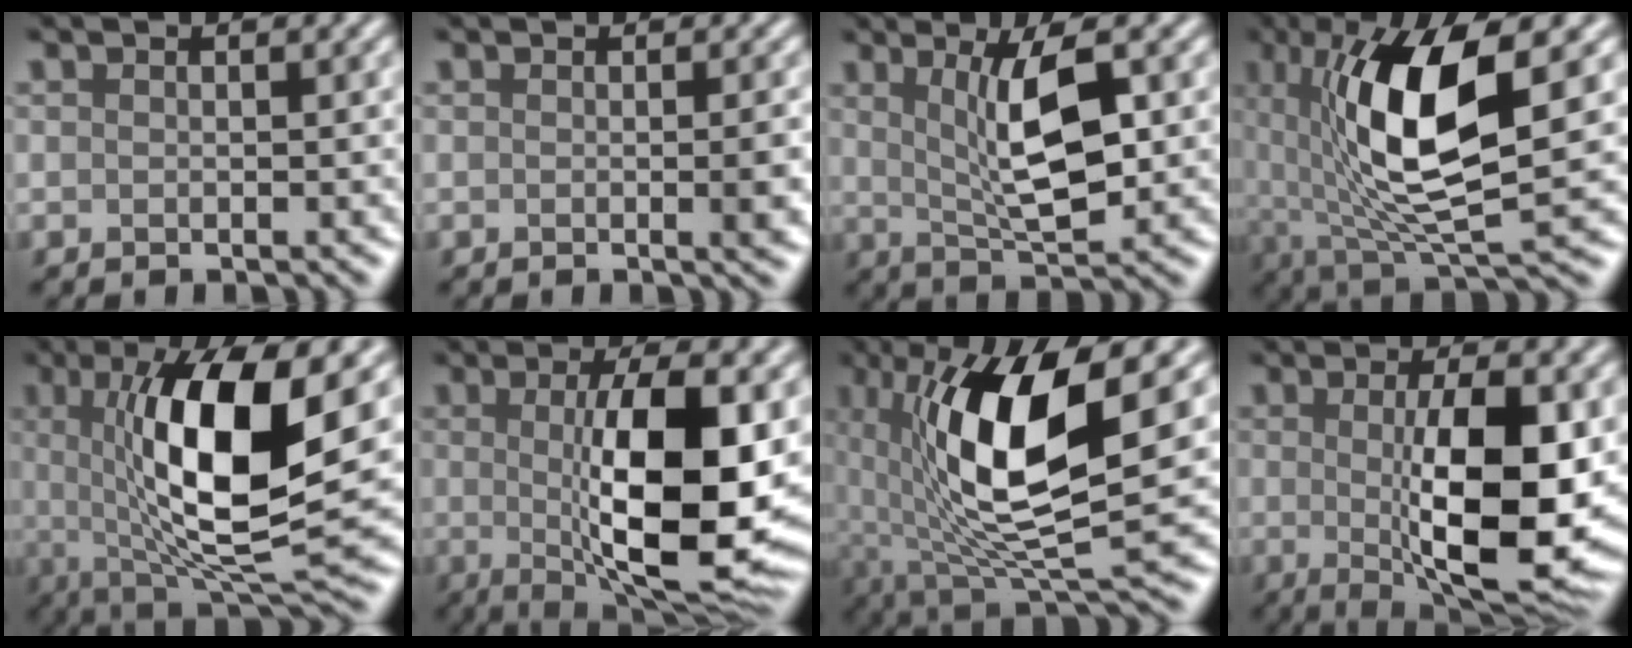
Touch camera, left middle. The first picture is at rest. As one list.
[{"total": 2.4, "force": [-0.1, 0.6, 2.3], "torque": [-0.023, 0.000, -0.004]}, {"total": 6.2, "force": [1.3, 1.6, 5.9], "torque": [-0.100, -0.002, 0.029]}, {"total": 11.0, "force": [1.7, 3.4, 10.3], "torque": [-0.183, -0.002, 0.034]}, {"total": 12.4, "force": [1.6, 3.4, 11.8], "torque": [-0.186, -0.003, 0.031]}, {"total": 11.7, "force": [-0.1, 3.5, 11.2], "torque": [-0.167, -0.012, 0.003]}, {"total": 12.2, "force": [1.8, 4.1, 11.4], "torque": [-0.207, -0.008, 0.034]}, {"total": 10.5, "force": [-0.3, 3.0, 10.1], "torque": [-0.152, -0.015, 0.003]}]